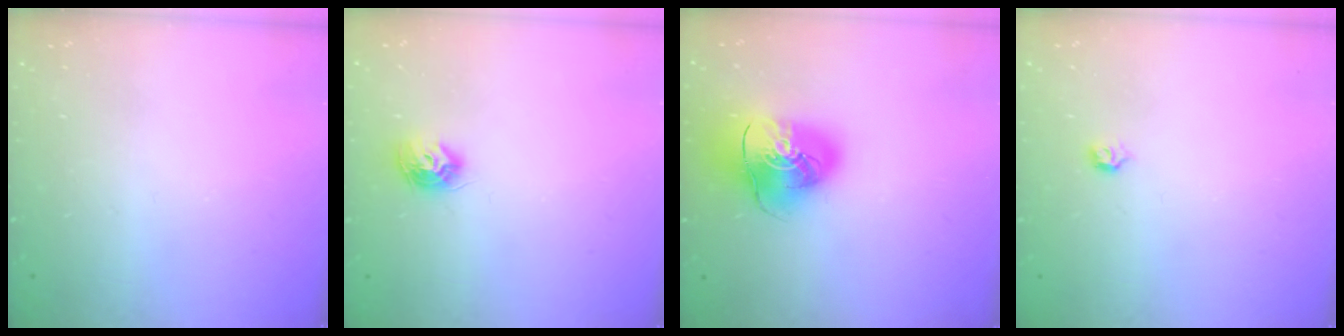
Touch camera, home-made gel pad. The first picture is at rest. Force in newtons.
{"total": 8.3, "press": 8.3, "slide": 0.2}
{"total": 13.8, "press": 13.6, "slide": 2.0}
{"total": 2.8, "press": 2.7, "slide": 0.8}